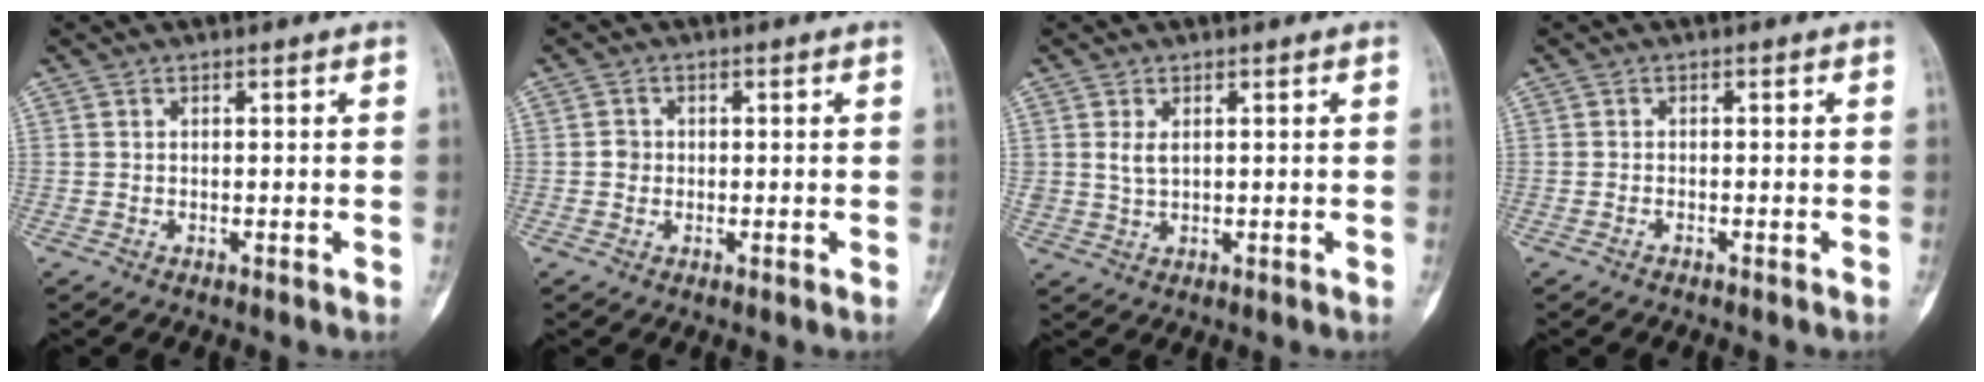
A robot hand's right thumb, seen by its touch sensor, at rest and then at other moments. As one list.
[{"total": 1.5, "force": [-0.1, 1.4, 0.5], "torque": [0.001, 0.003, -0.004]}, {"total": 2.2, "force": [0.6, 1.2, 1.7], "torque": [-0.033, -0.002, 0.016]}, {"total": 0.7, "force": [-0.6, 0.2, 0.3], "torque": [-0.010, 0.004, -0.006]}]